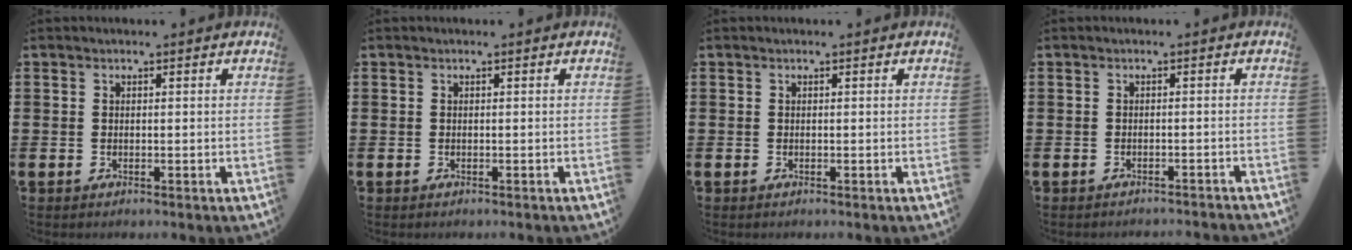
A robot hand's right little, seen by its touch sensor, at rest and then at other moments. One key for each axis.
{"total": 0.0}
{"total": 0.0}
{"total": 0.9, "fx": -0.9, "fy": -0.2, "fz": -0.1, "tx": 0.000, "ty": 0.003, "tz": -0.018}